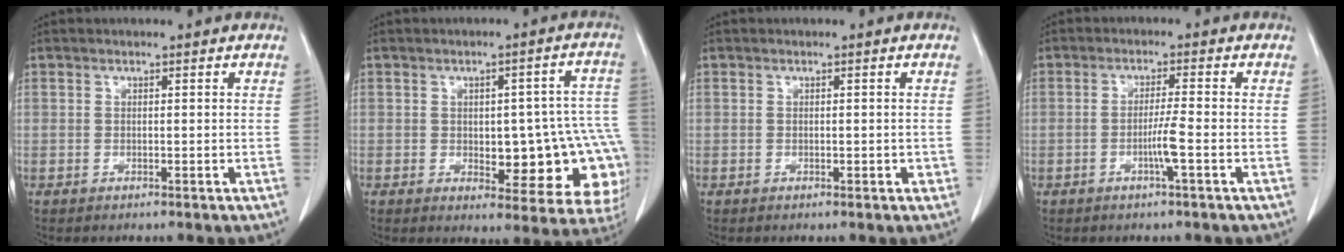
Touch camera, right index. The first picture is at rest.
{"total": 15.9, "force": [-3.1, 7.0, 14.0], "torque": [-0.099, 0.033, -0.017]}
{"total": 0.8, "force": [0.0, 0.5, 0.6], "torque": [-0.003, 0.003, 0.002]}
{"total": 3.4, "force": [-1.1, -0.6, 3.1], "torque": [-0.054, -0.003, -0.021]}